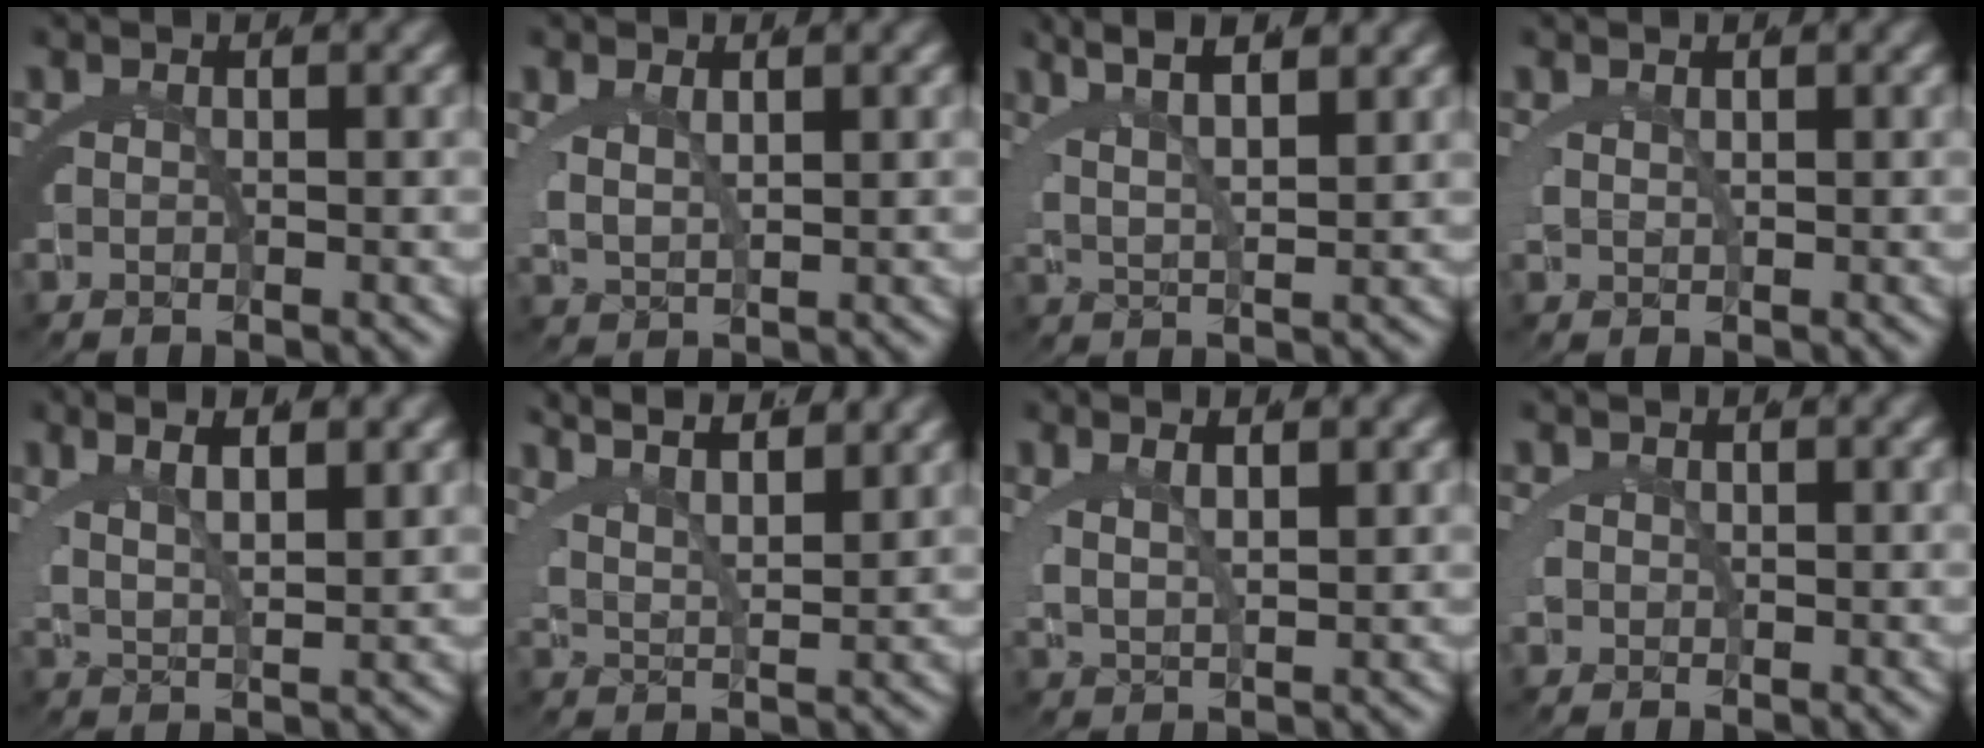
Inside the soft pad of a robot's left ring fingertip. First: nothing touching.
{"total": 2.6, "force": [1.3, 1.3, 1.8], "torque": [-0.051, -0.010, 0.037]}
{"total": 7.0, "force": [4.3, 2.8, 4.7], "torque": [-0.073, 0.019, 0.064]}
{"total": 1.0, "force": [0.8, 0.3, 0.6], "torque": [-0.020, -0.009, 0.024]}
{"total": 5.3, "force": [2.7, 2.4, 3.9], "torque": [-0.062, 0.007, 0.044]}
{"total": 7.0, "force": [4.8, 2.9, 4.1], "torque": [-0.066, 0.007, 0.073]}
{"total": 3.2, "force": [1.6, 1.4, 2.4], "torque": [-0.055, -0.005, 0.037]}
{"total": 0.7, "force": [0.1, 0.6, 0.3], "torque": [-0.021, -0.004, 0.004]}